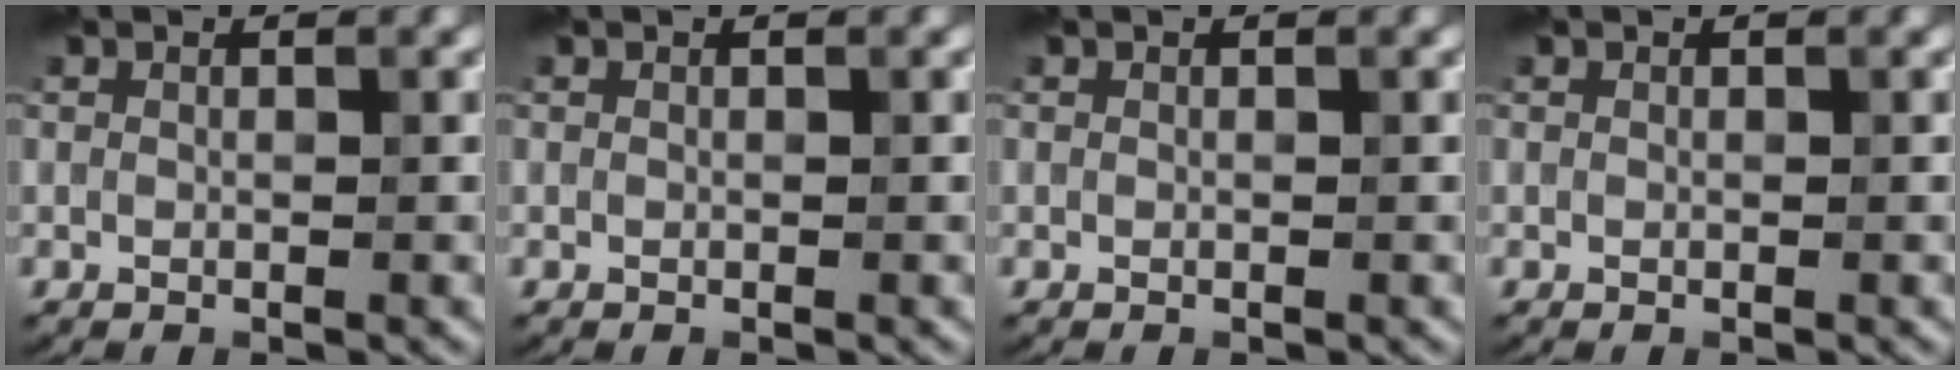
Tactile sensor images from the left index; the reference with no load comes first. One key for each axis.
{"total": 0.0}
{"total": 0.0}
{"total": 0.0}